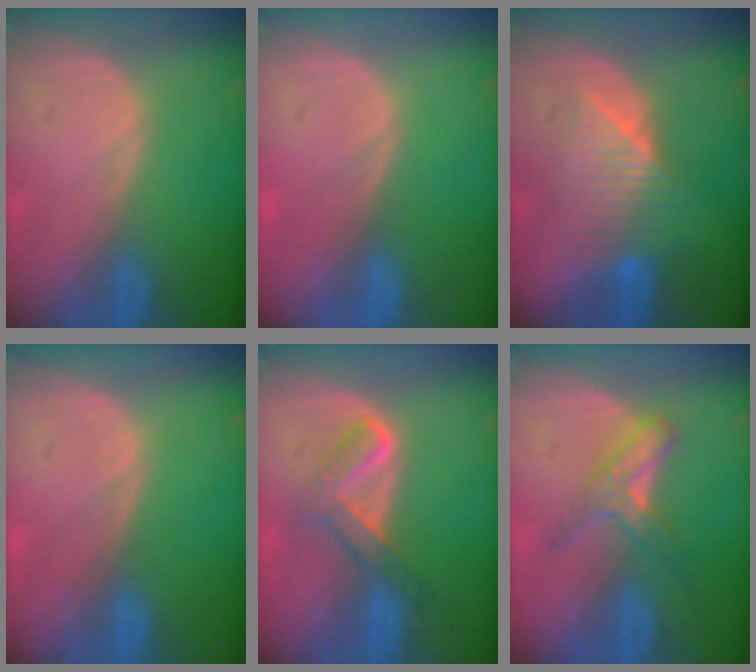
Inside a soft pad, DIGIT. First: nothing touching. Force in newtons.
{"total": 0.0}
{"total": 6.6, "press": 6.6, "slide": 0.5}
{"total": 0.0}
{"total": 5.1, "press": 5.1, "slide": 0.6}
{"total": 5.7, "press": 5.0, "slide": 2.9}